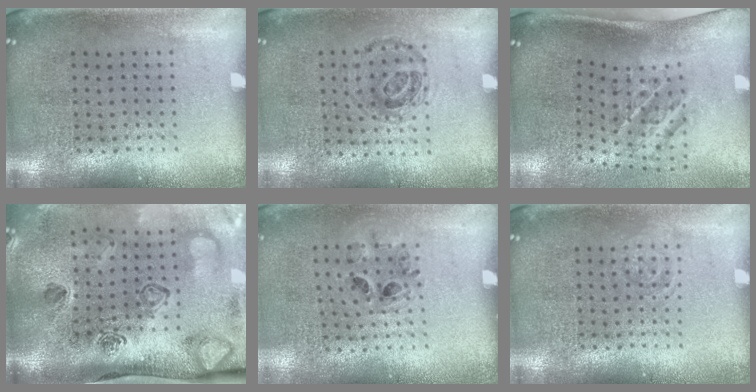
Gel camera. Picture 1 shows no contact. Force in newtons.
{"total": 0.9, "press": 0.8, "slide": 0.4}
{"total": 2.4, "press": 1.4, "slide": 2.0}
{"total": 4.5, "press": 3.1, "slide": 3.3}
{"total": 0.9, "press": 0.8, "slide": 0.2}
{"total": 1.0, "press": 1.0, "slide": 0.2}